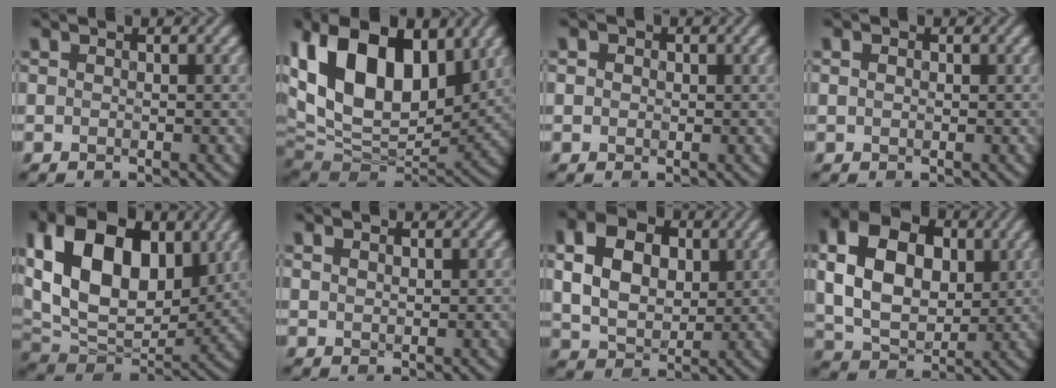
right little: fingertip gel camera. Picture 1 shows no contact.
{"total": 16.4, "force": [4.9, 10.1, 11.9], "torque": [-0.230, 0.015, 0.086]}
{"total": 1.8, "force": [0.5, 1.5, 0.8], "torque": [-0.023, 0.008, 0.002]}
{"total": 0.5, "force": [-0.1, 0.5, 0.2], "torque": [-0.008, -0.001, 0.002]}
{"total": 14.9, "force": [3.9, 9.9, 10.5], "torque": [-0.199, 0.020, 0.071]}
{"total": 1.0, "force": [0.5, 0.6, 0.6], "torque": [-0.012, 0.001, 0.014]}
{"total": 7.4, "force": [1.3, 5.3, 5.0], "torque": [-0.115, 0.009, 0.018]}
{"total": 10.3, "force": [1.7, 7.1, 7.3], "torque": [-0.151, 0.006, 0.016]}